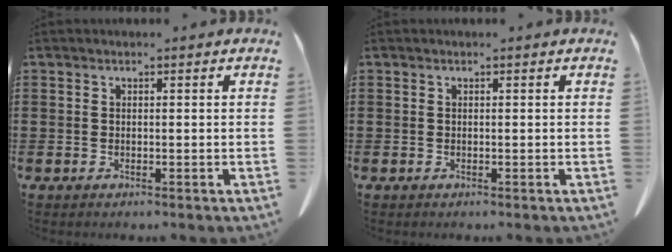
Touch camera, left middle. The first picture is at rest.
{"total": 0.0}